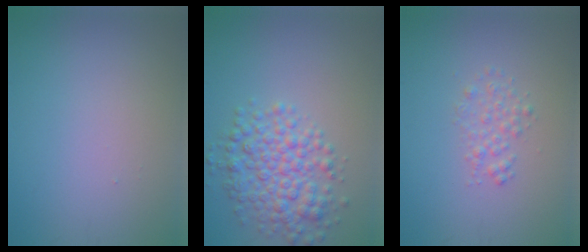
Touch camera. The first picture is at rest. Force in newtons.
{"total": 5.1, "press": 5.1, "slide": 0.1}
{"total": 1.5, "press": 1.5, "slide": 0.0}